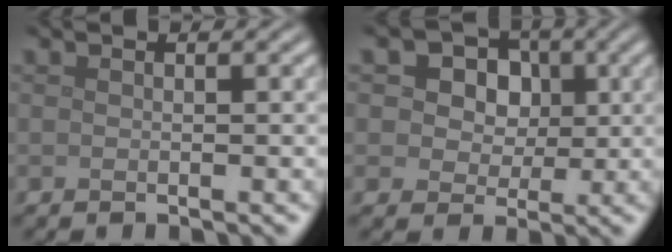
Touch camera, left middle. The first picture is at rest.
{"total": 9.1, "force": [3.7, 7.0, 4.6], "torque": [-0.071, 0.028, 0.038]}